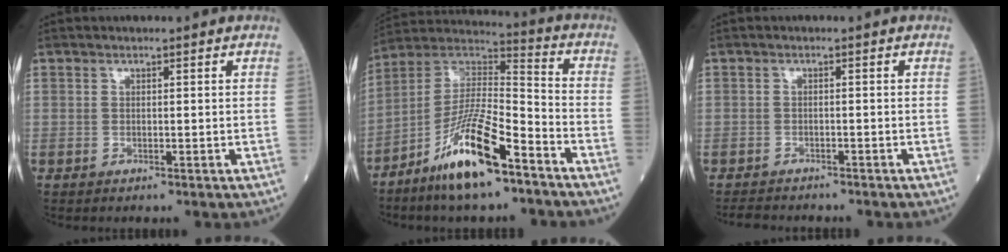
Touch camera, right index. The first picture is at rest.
{"total": 15.0, "force": [-9.2, 2.5, 11.6], "torque": [-0.224, -0.004, -0.169]}
{"total": 3.7, "force": [-3.4, 1.0, 0.7], "torque": [-0.012, -0.009, -0.056]}